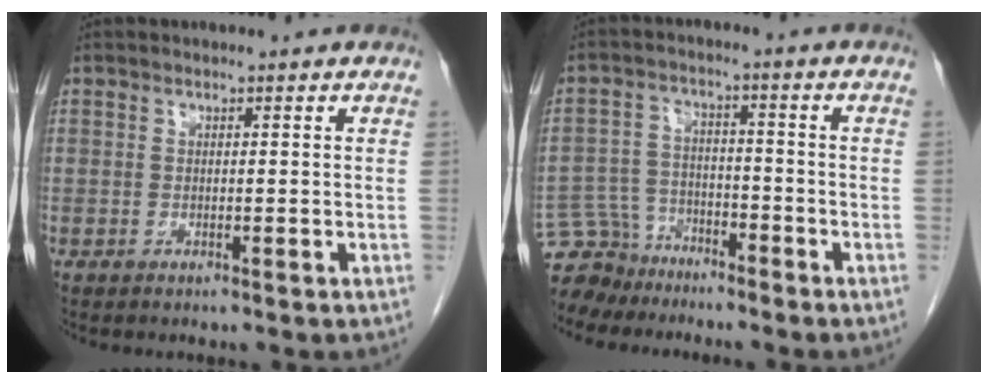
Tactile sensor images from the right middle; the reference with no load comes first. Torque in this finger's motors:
{"motor_torque": [0.46, -0.38, 0.05, -0.04]}